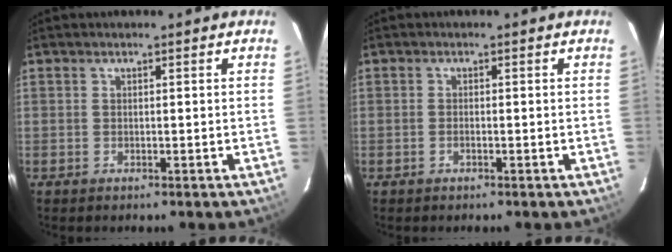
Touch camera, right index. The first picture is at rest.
{"total": 0.7, "force": [-0.4, 0.2, 0.5], "torque": [-0.012, 0.001, -0.008]}